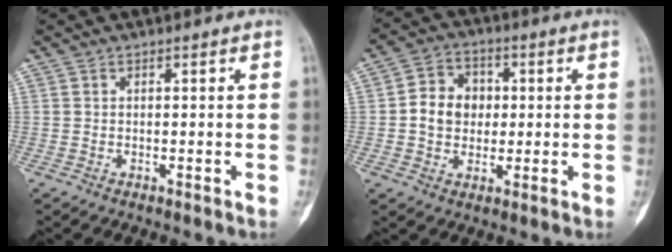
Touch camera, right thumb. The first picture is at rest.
{"total": 7.6, "force": [0.2, 6.5, 3.8], "torque": [-0.025, 0.013, -0.005]}